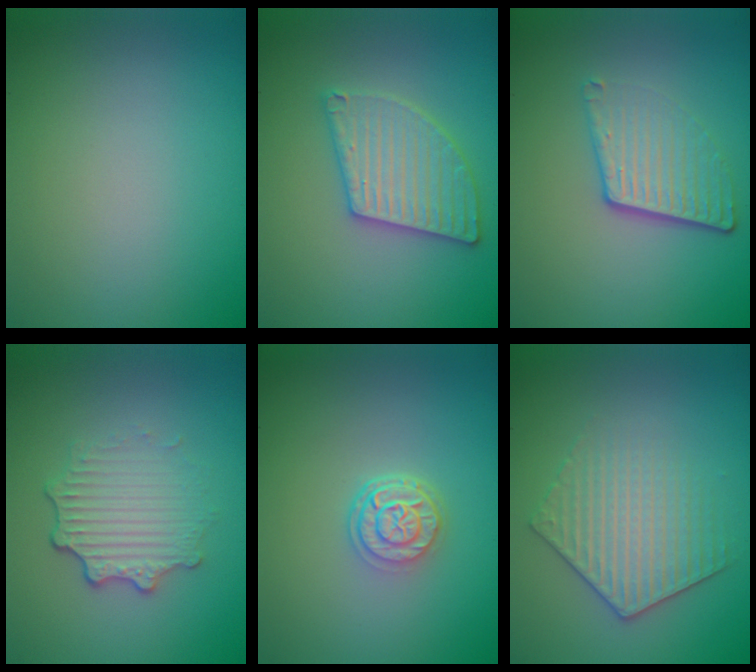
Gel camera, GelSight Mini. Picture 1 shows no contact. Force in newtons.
{"total": 4.9, "press": 4.9, "slide": 0.5}
{"total": 3.9, "press": 2.7, "slide": 2.8}
{"total": 3.4, "press": 2.6, "slide": 2.1}
{"total": 2.8, "press": 2.1, "slide": 1.8}
{"total": 3.7, "press": 3.5, "slide": 1.2}